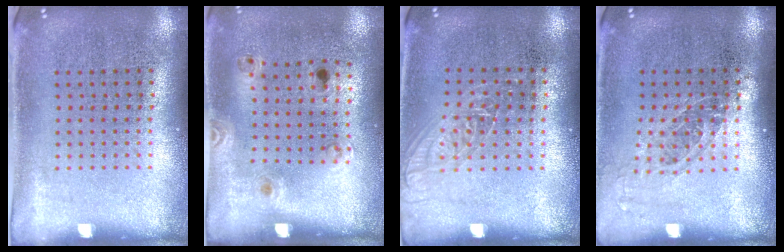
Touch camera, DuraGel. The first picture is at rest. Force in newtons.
{"total": 1.3, "press": 0.7, "slide": 1.1}
{"total": 1.1, "press": 1.1, "slide": 0.4}
{"total": 1.2, "press": 1.0, "slide": 0.7}